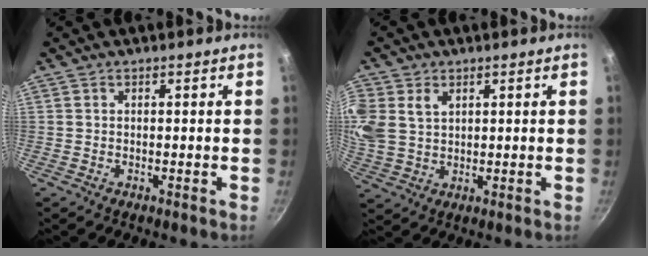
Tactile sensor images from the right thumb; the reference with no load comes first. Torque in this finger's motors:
{"motor_torque": [0.92, 0.98, 0.82, 0.50, 0.45]}